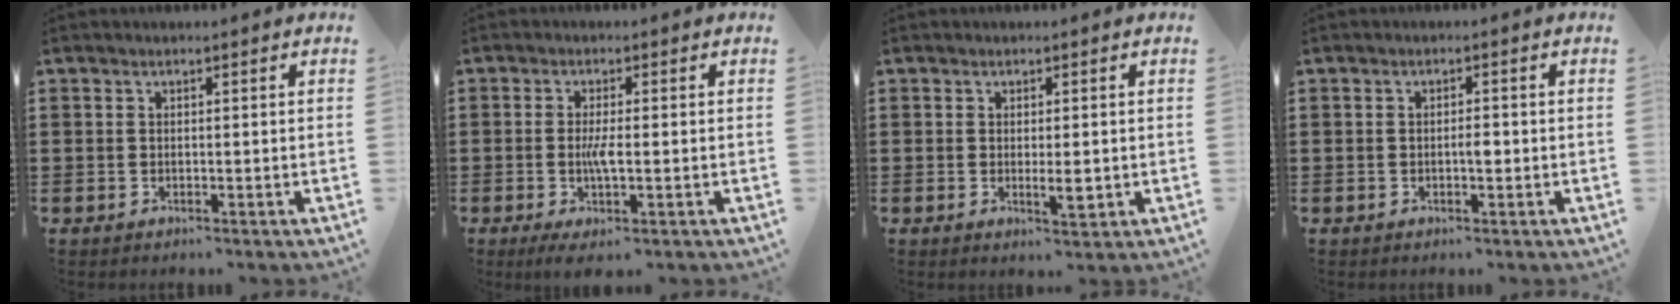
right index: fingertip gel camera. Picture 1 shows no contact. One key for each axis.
{"total": 3.5, "fx": -0.7, "fy": 0.5, "fz": 3.4, "tx": -0.068, "ty": -0.005, "tz": -0.015}
{"total": 2.9, "fx": -0.4, "fy": 0.7, "fz": 2.8, "tx": -0.047, "ty": -0.001, "tz": -0.007}
{"total": 1.5, "fx": -0.4, "fy": 0.3, "fz": 1.5, "tx": -0.028, "ty": -0.001, "tz": -0.007}